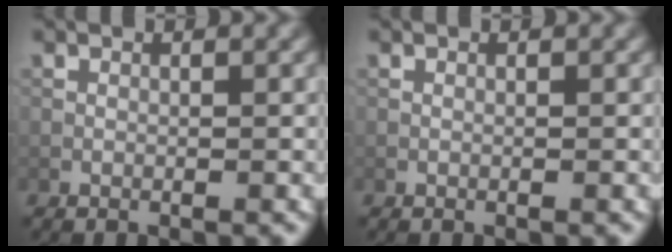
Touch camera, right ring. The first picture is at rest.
{"total": 0.0}